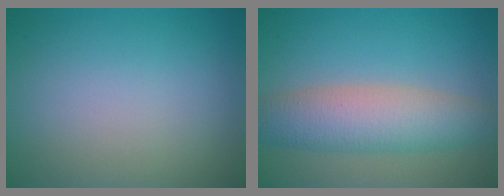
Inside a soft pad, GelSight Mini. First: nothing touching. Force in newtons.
{"total": 5.8, "press": 5.8, "slide": 0.2}